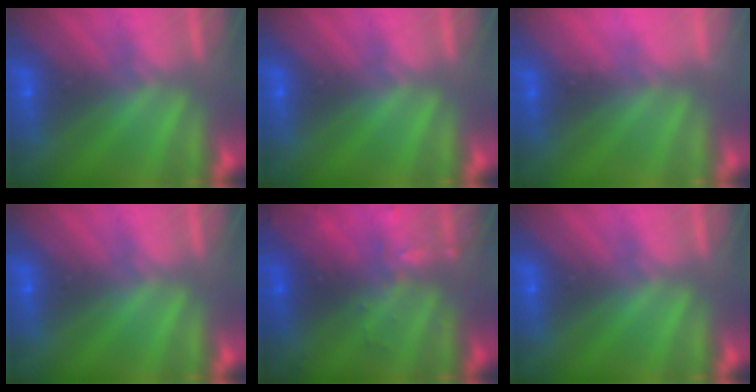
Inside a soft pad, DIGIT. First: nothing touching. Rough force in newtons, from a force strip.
{"total": 0.0}
{"total": 2.4}
{"total": 0.0}
{"total": 2.9}
{"total": 0.0}